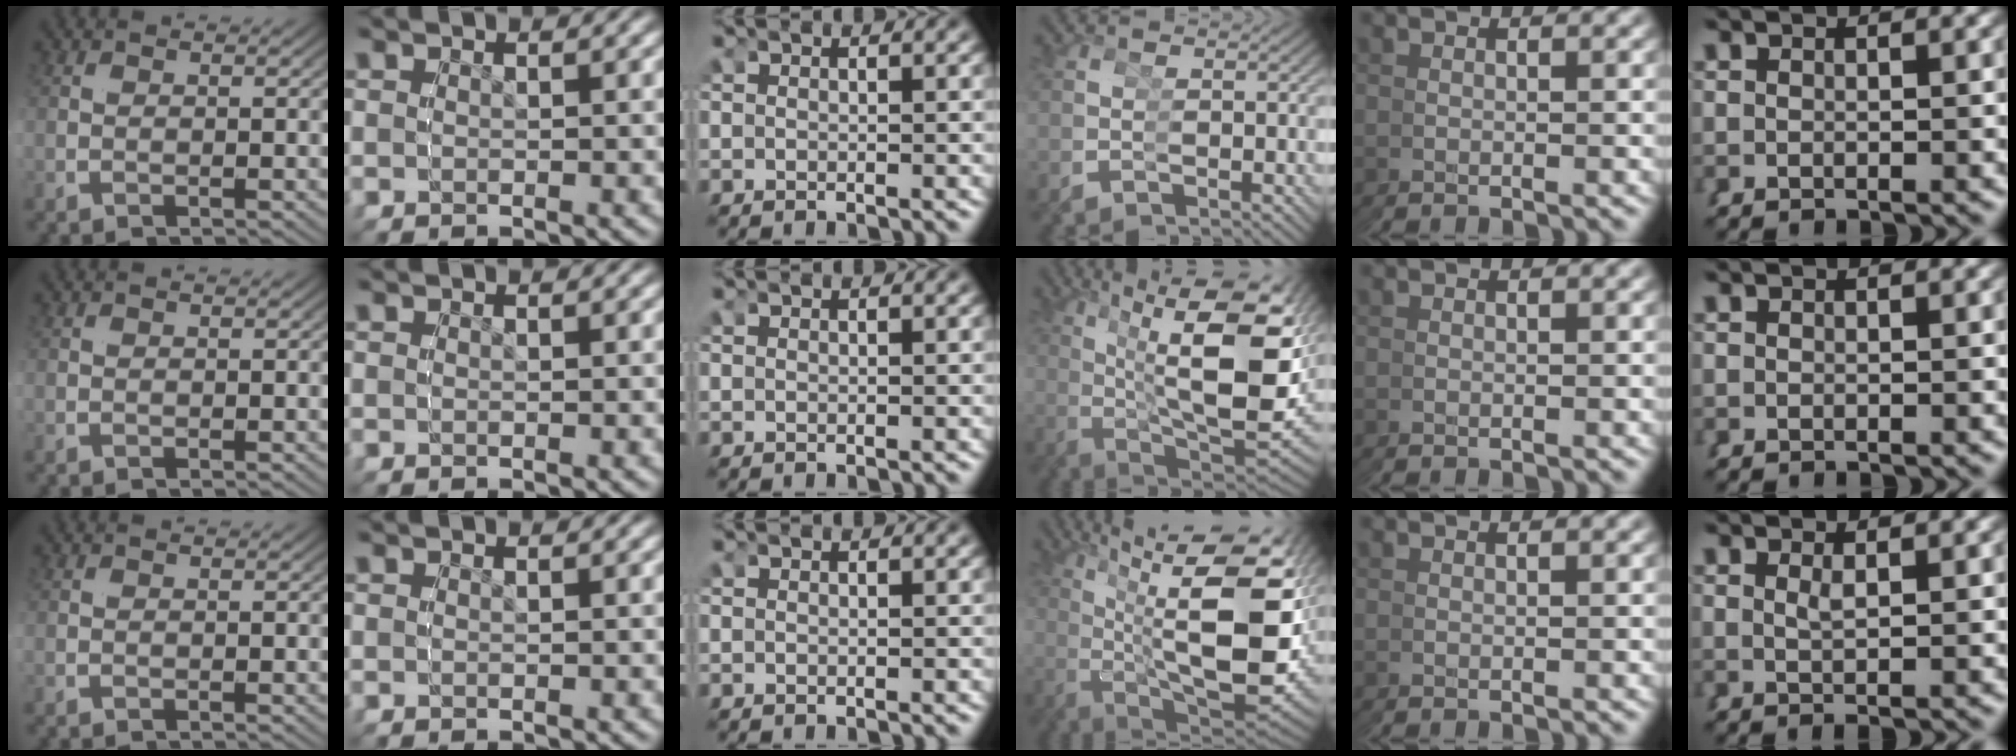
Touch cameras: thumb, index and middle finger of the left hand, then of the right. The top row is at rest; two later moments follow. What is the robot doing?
{"motion": "grasp_and_lifting", "object": "cubes"}